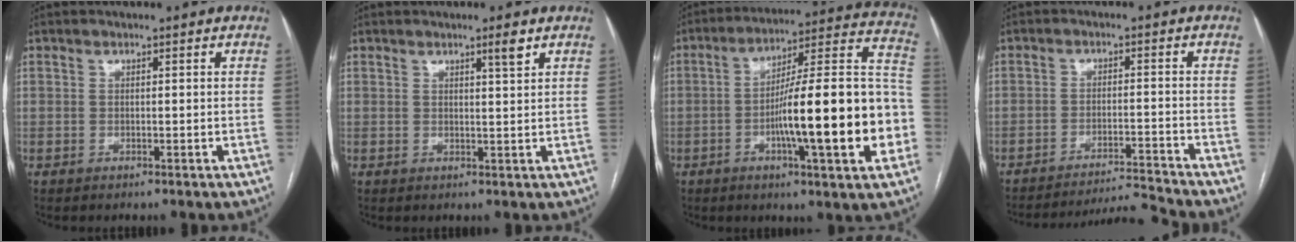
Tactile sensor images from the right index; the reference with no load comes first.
{"total": 2.1, "force": [1.3, -0.3, 1.6], "torque": [-0.027, -0.004, 0.022]}
{"total": 22.6, "force": [-5.0, 2.3, 21.9], "torque": [-0.267, 0.023, -0.073]}
{"total": 8.4, "force": [-7.5, -3.6, -0.8], "torque": [0.008, 0.003, -0.128]}